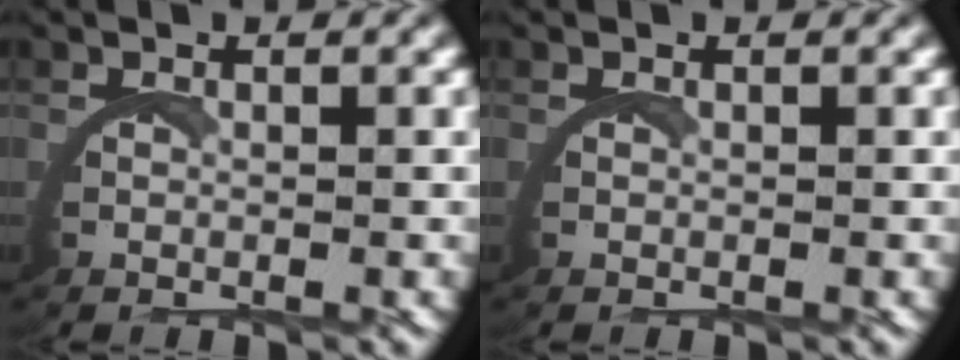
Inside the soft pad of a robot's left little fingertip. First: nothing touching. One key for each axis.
{"total": 0.0}